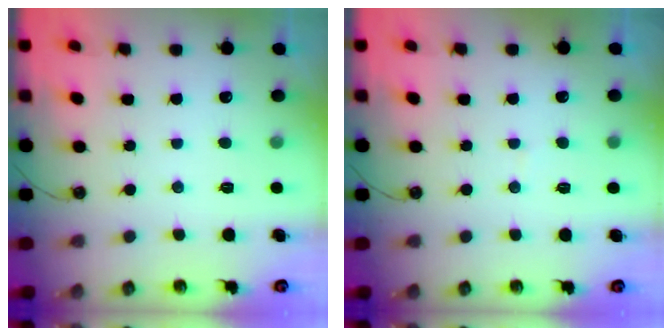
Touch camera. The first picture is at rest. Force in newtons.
{"total": 2.6, "press": 2.6, "slide": 0.2}